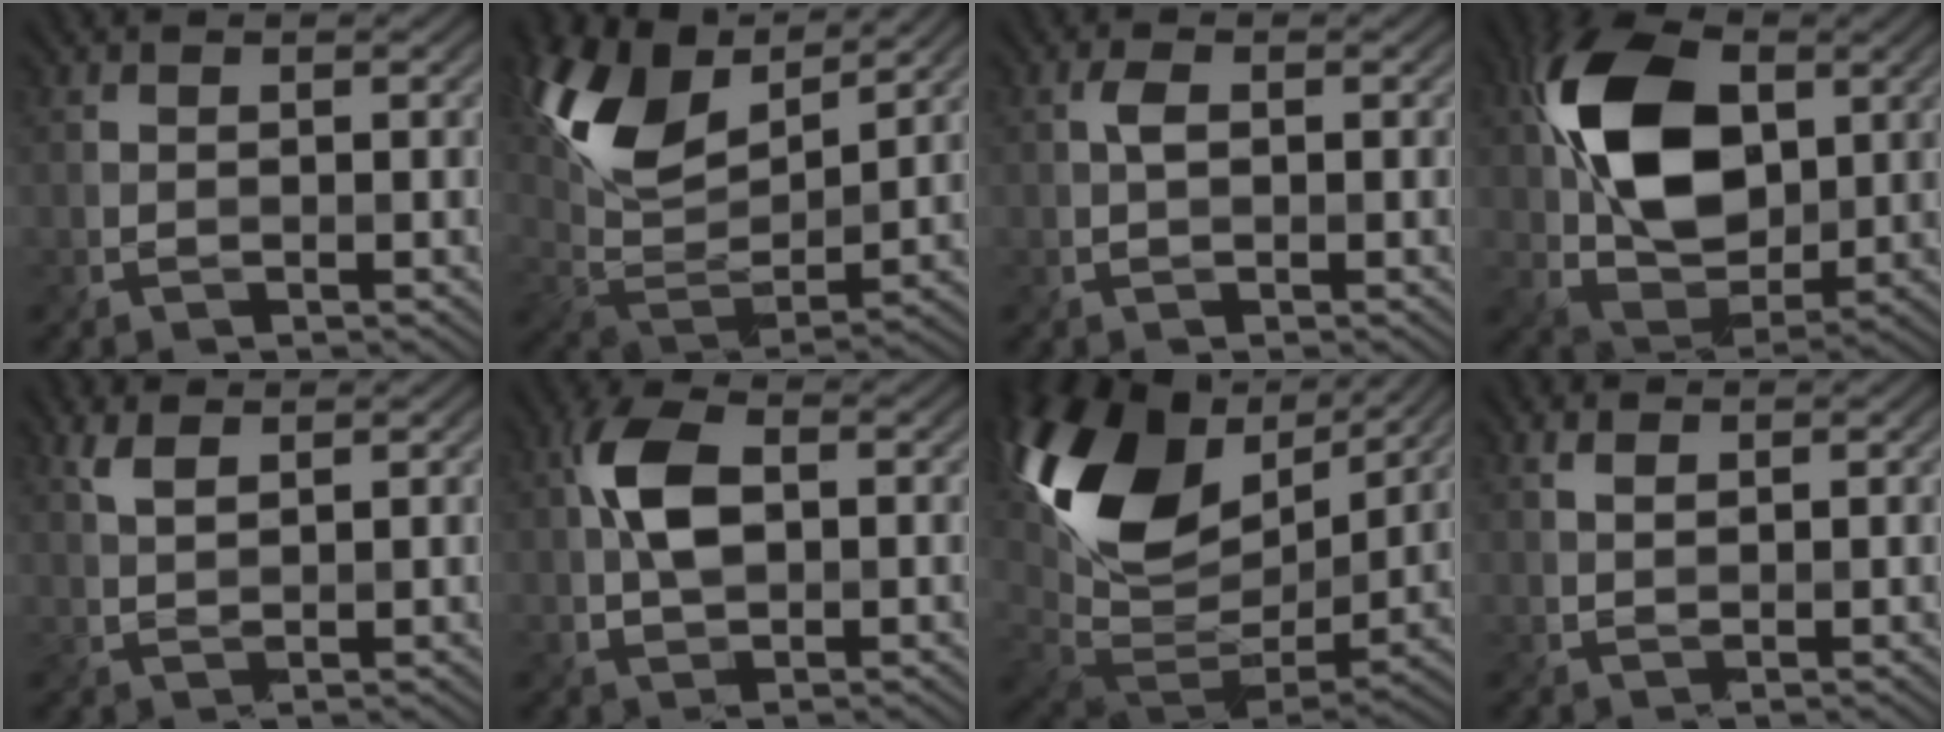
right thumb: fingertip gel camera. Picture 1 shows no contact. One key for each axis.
{"total": 12.7, "fx": 6.9, "fy": 5.9, "fz": 8.9, "tx": -0.195, "ty": 0.016, "tz": 0.136}
{"total": 1.4, "fx": -0.1, "fy": 0.7, "fz": 1.2, "tx": -0.027, "ty": 0.003, "tz": -0.002}
{"total": 14.1, "fx": 2.8, "fy": 9.3, "fz": 10.1, "tx": -0.222, "ty": 0.015, "tz": 0.050}
{"total": 2.3, "fx": 1.6, "fy": 0.7, "fz": 1.5, "tx": -0.039, "ty": 0.004, "tz": 0.039}
{"total": 6.1, "fx": 0.5, "fy": 3.5, "fz": 5.0, "tx": -0.110, "ty": 0.009, "tz": 0.006}
{"total": 17.6, "fx": 7.2, "fy": 10.2, "fz": 12.5, "tx": -0.281, "ty": 0.020, "tz": 0.133}
{"total": 1.2, "fx": 0.9, "fy": 0.4, "fz": 0.6, "tx": -0.018, "ty": 0.002, "tz": 0.025}